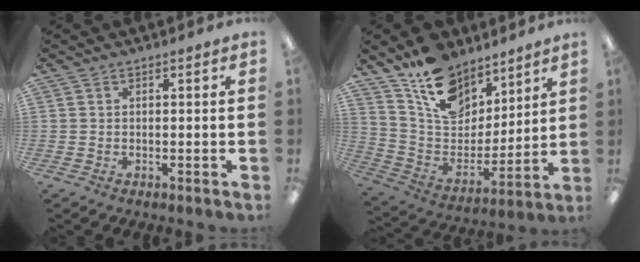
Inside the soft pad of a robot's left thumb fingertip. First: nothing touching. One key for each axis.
{"total": 16.4, "fx": 12.2, "fy": 9.5, "fz": 5.6, "tx": -0.116, "ty": -0.082, "tz": 0.234}